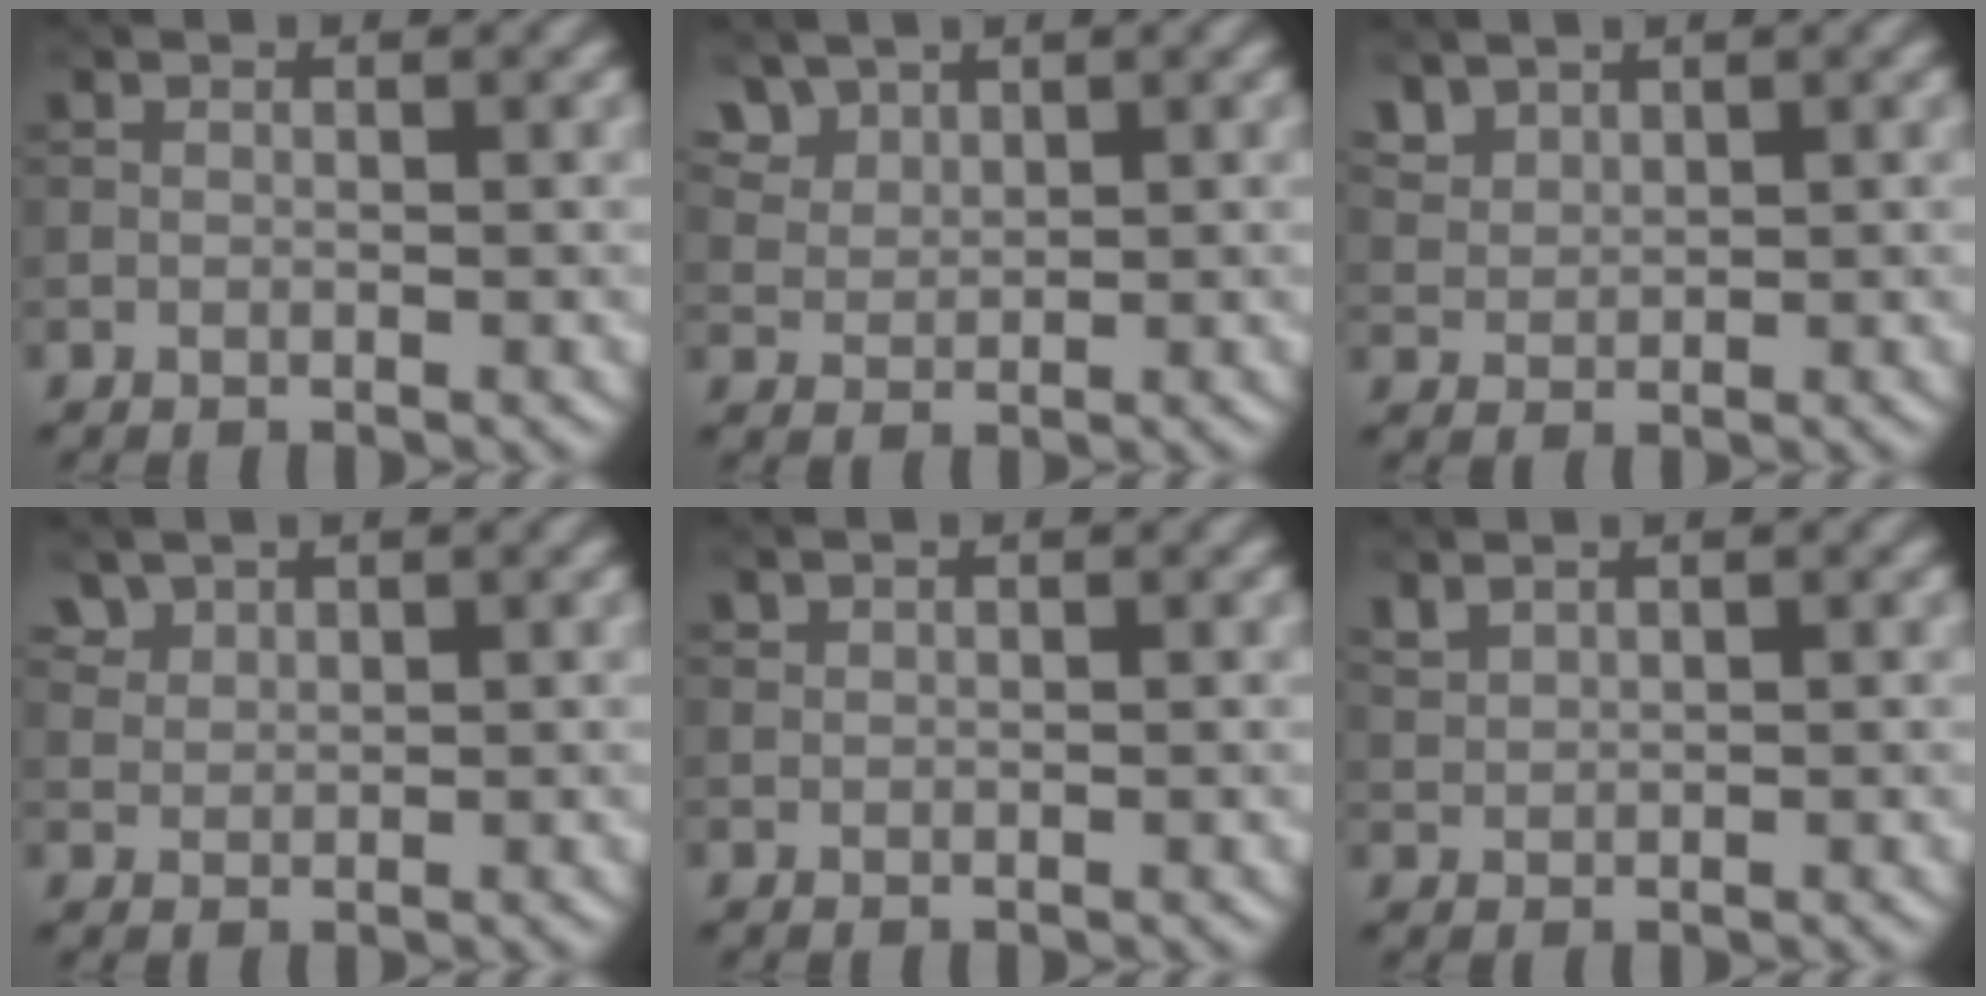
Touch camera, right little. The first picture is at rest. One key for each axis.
{"total": 3.7, "fx": 2.8, "fy": 2.0, "fz": 1.3, "tx": -0.042, "ty": -0.007, "tz": 0.076}
{"total": 2.5, "fx": 2.0, "fy": 1.3, "fz": 0.8, "tx": -0.026, "ty": -0.003, "tz": 0.055}
{"total": 2.1, "fx": 1.7, "fy": 1.1, "fz": 0.6, "tx": -0.020, "ty": -0.004, "tz": 0.047}
{"total": 0.6, "fx": 0.5, "fy": 0.1, "fz": 0.0, "tx": 0.000, "ty": 0.000, "tz": 0.015}
{"total": 1.4, "fx": 1.3, "fy": 0.4, "fz": 0.4, "tx": -0.015, "ty": 0.004, "tz": 0.034}